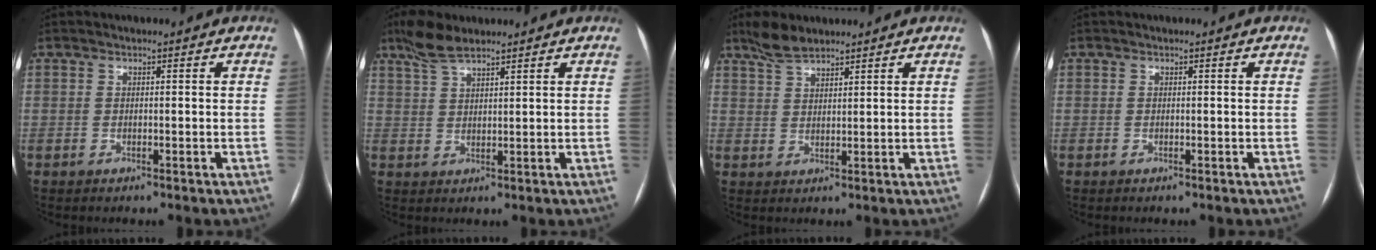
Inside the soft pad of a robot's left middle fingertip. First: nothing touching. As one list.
[{"total": 5.2, "force": [4.2, 1.1, 2.7], "torque": [-0.065, 0.016, 0.084]}, {"total": 4.3, "force": [3.8, 1.0, 1.7], "torque": [-0.043, 0.012, 0.075]}, {"total": 0.0}]